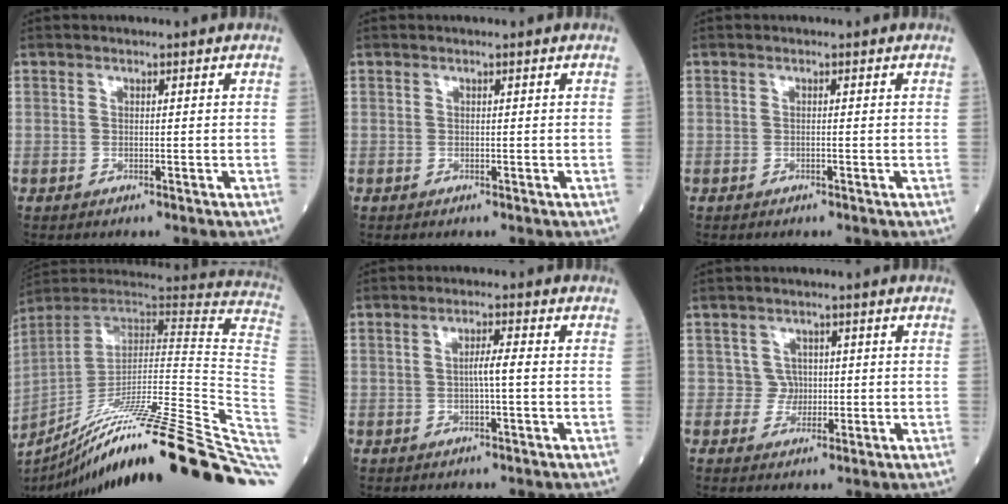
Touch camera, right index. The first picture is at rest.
{"total": 0.0}
{"total": 0.0}
{"total": 35.5, "force": [-23.4, -1.0, 26.7], "torque": [-0.247, -0.022, -0.347]}
{"total": 2.5, "force": [-0.2, -0.1, 2.5], "torque": [-0.042, 0.001, -0.004]}
{"total": 2.2, "force": [0.0, 2.2, -0.1], "torque": [0.009, 0.006, -0.001]}